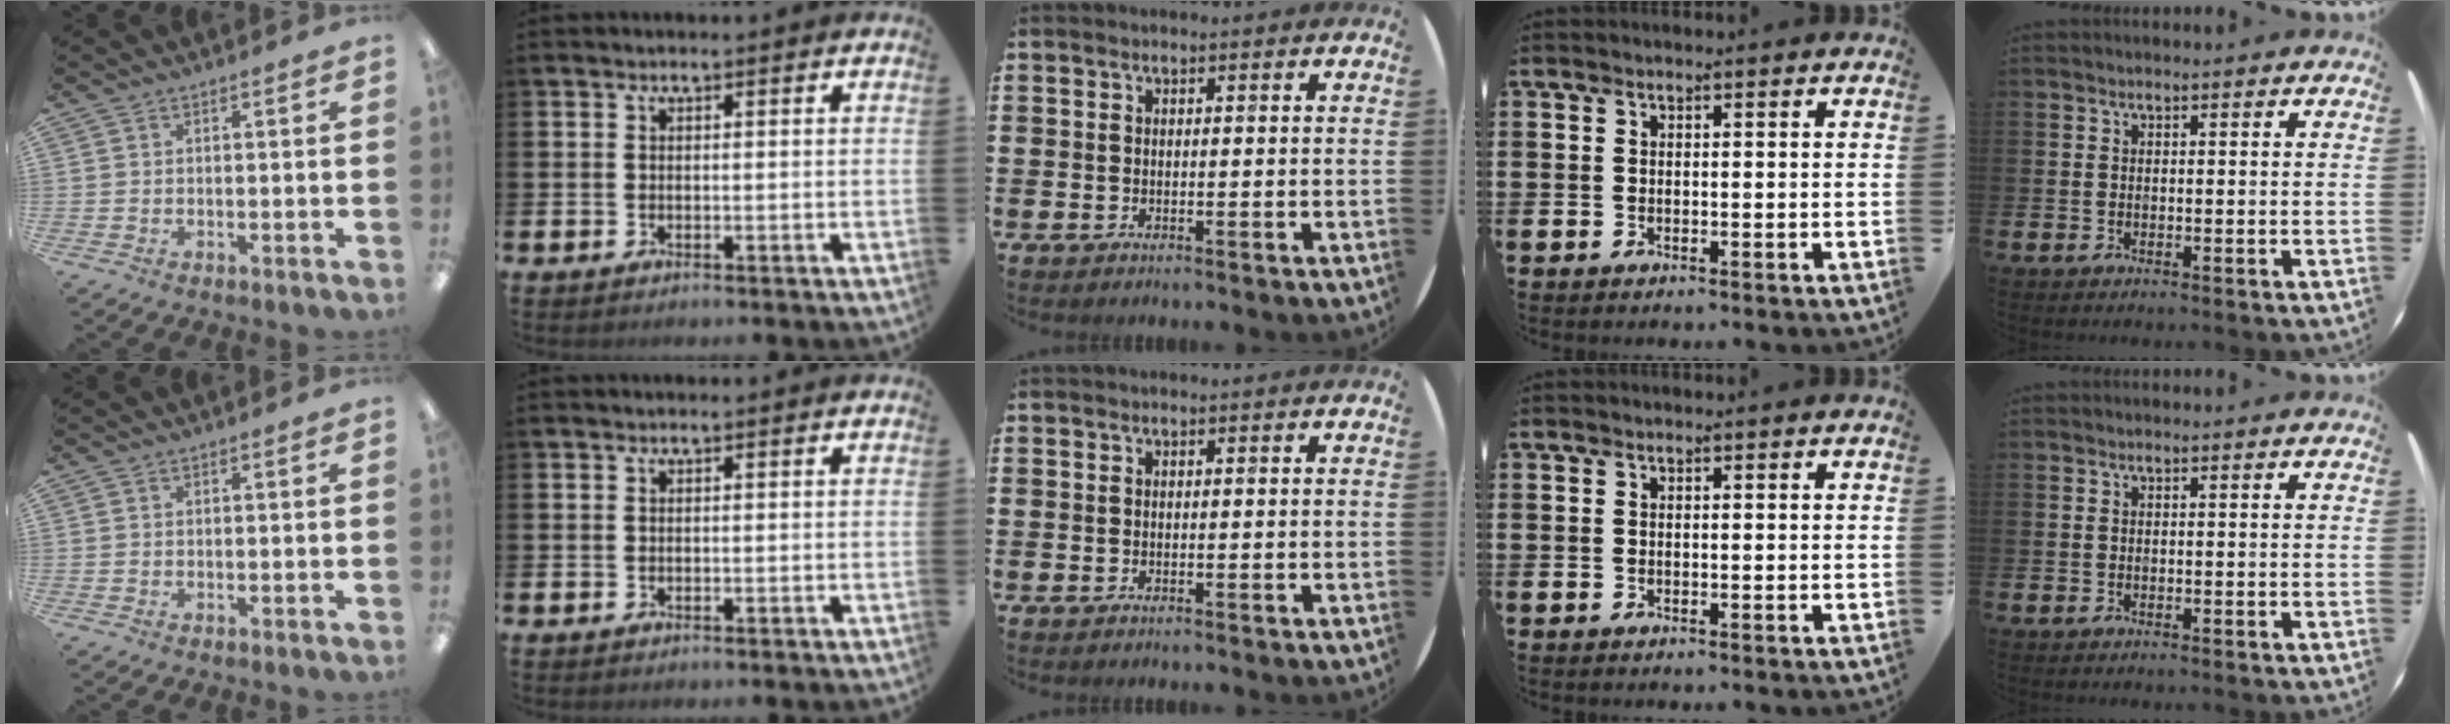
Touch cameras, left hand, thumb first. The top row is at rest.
{}